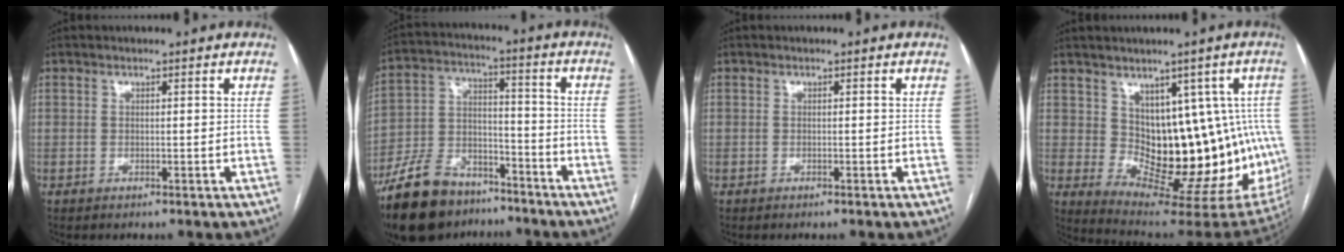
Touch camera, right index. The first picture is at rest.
{"total": 15.2, "force": [-11.4, 7.6, 6.6], "torque": [-0.138, 0.018, -0.198]}
{"total": 0.0}
{"total": 14.6, "force": [1.6, 8.3, 11.9], "torque": [-0.125, 0.013, 0.045]}